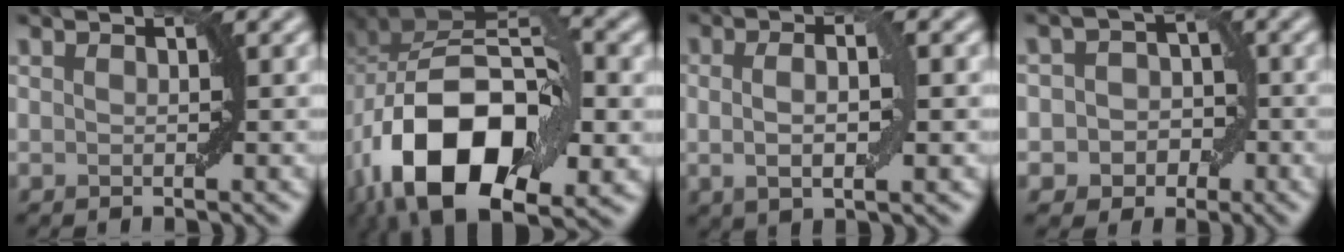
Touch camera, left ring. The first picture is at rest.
{"total": 15.1, "force": [-4.7, 8.9, 11.3], "torque": [-0.189, 0.006, -0.093]}
{"total": 3.9, "force": [0.2, 1.0, 3.8], "torque": [-0.072, 0.000, 0.002]}
{"total": 4.9, "force": [-1.3, 4.5, 1.6], "torque": [0.001, 0.022, -0.039]}